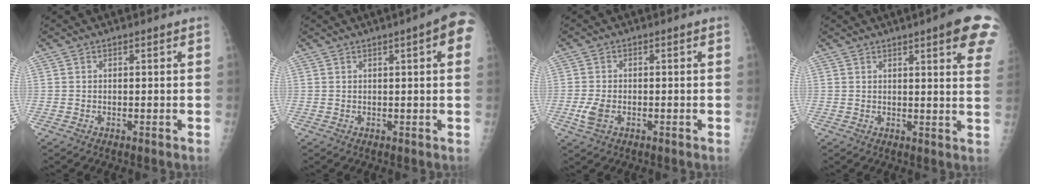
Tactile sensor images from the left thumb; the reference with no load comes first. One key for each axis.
{"total": 6.9, "fx": 2.4, "fy": 1.2, "fz": 6.4, "tx": -0.068, "ty": 0.005, "tz": 0.022}
{"total": 3.4, "fx": -1.1, "fy": 2.1, "fz": 2.4, "tx": -0.056, "ty": 0.003, "tz": -0.019}
{"total": 12.2, "fx": 6.7, "fy": 2.1, "fz": 9.9, "tx": -0.097, "ty": -0.020, "tz": 0.069}